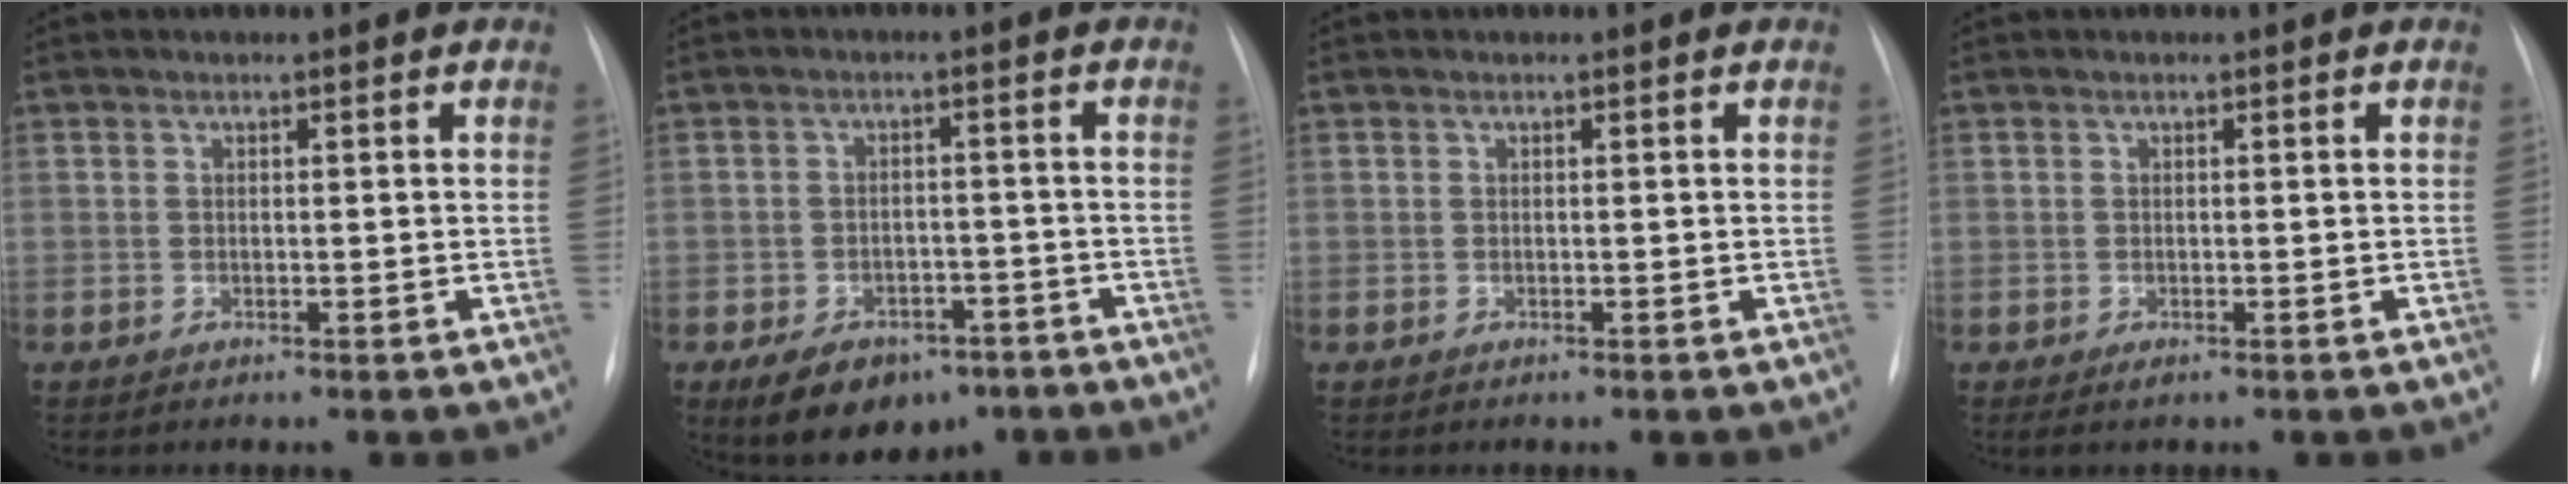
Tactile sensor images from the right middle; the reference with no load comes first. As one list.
[{"total": 9.8, "force": [-6.4, 5.7, 4.7], "torque": [-0.073, 0.006, -0.089]}, {"total": 0.0}, {"total": 0.8, "force": [-0.5, 0.3, 0.6], "torque": [-0.008, -0.001, -0.004]}]